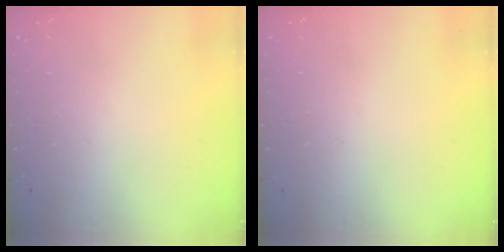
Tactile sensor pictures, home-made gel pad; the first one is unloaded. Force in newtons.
{"total": 0.0}